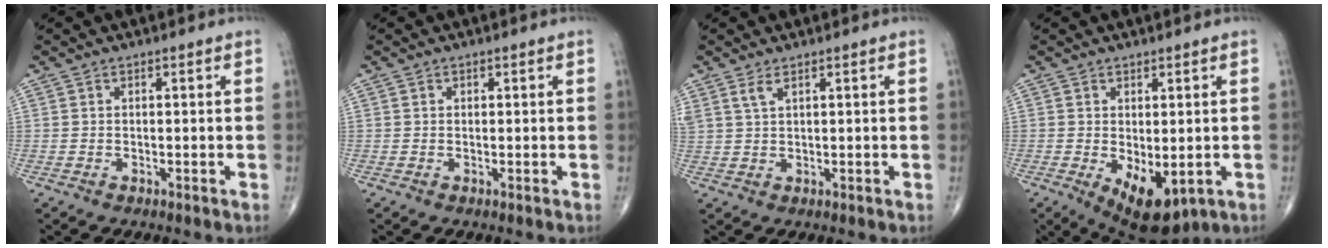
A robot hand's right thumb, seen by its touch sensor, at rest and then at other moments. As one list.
[{"total": 0.0}, {"total": 2.2, "force": [1.5, 0.7, 1.5], "torque": [-0.037, 0.000, 0.038]}, {"total": 9.2, "force": [-2.5, 4.5, 7.6], "torque": [-0.099, -0.011, -0.020]}]